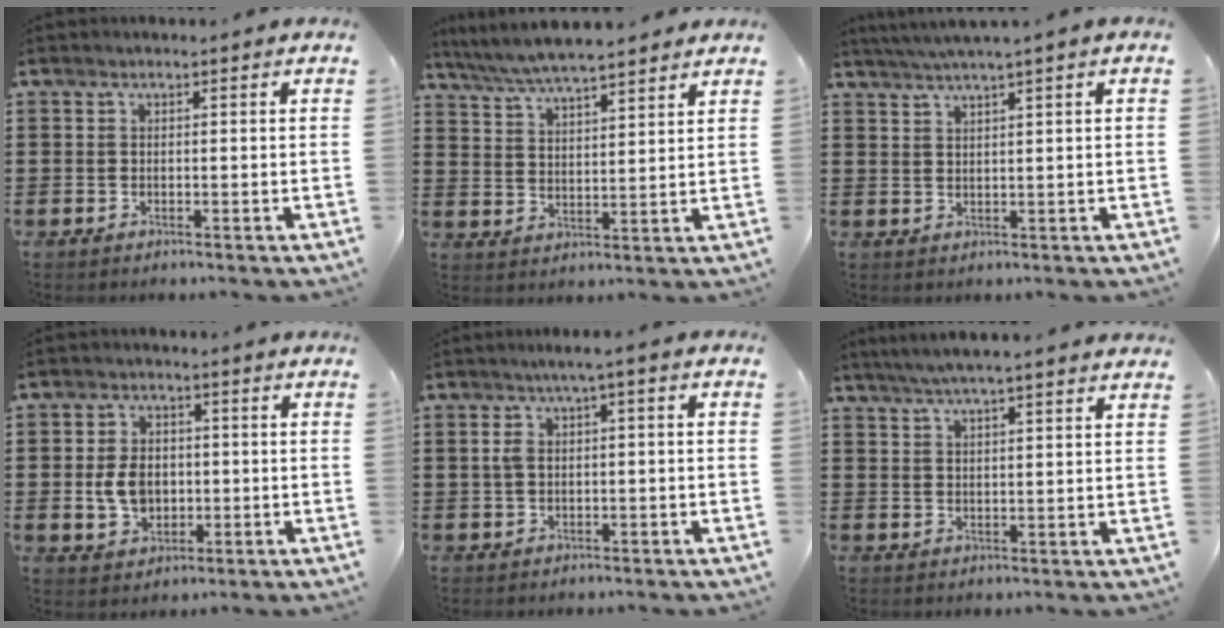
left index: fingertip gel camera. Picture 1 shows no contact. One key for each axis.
{"total": 5.7, "fx": 5.4, "fy": 0.1, "fz": 1.8, "tx": -0.056, "ty": -0.022, "tz": 0.095}
{"total": 2.4, "fx": 1.7, "fy": -0.6, "fz": 1.5, "tx": -0.029, "ty": -0.001, "tz": 0.031}
{"total": 5.8, "fx": -0.4, "fy": 4.2, "fz": 3.9, "tx": -0.085, "ty": 0.003, "tz": -0.014}
{"total": 3.2, "fx": -0.5, "fy": 1.2, "fz": 3.0, "tx": -0.061, "ty": 0.004, "tz": -0.015}
{"total": 4.0, "fx": 3.5, "fy": -0.5, "fz": 1.7, "tx": -0.043, "ty": -0.009, "tz": 0.064}